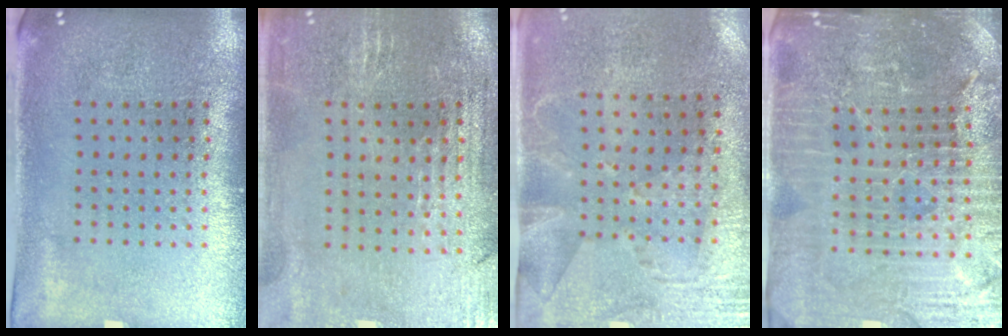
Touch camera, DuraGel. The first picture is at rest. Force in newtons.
{"total": 1.1, "press": 1.1, "slide": 0.3}
{"total": 2.8, "press": 2.3, "slide": 1.5}
{"total": 4.9, "press": 4.6, "slide": 1.7}